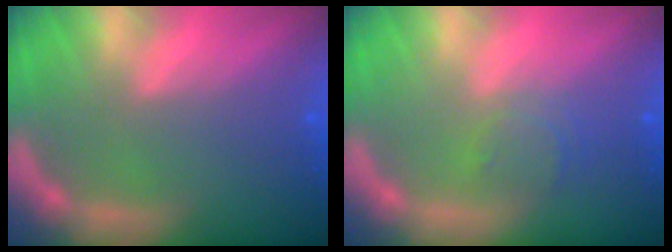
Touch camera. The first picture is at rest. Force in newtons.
{"total": 2.4}